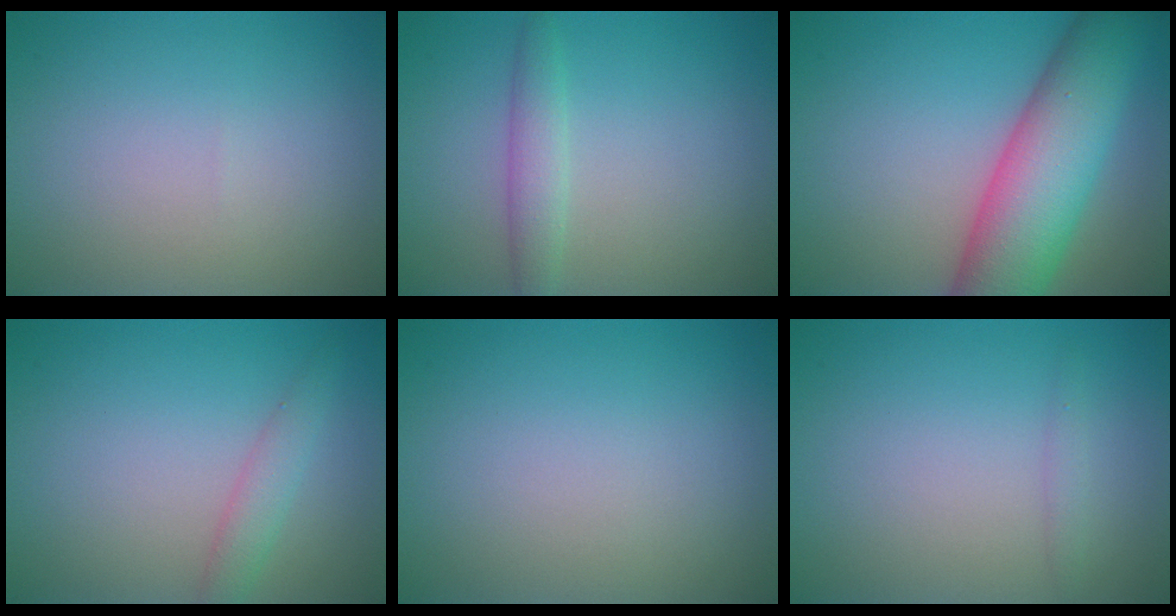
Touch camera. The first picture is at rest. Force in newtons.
{"total": 2.1, "press": 2.1, "slide": 0.1}
{"total": 10.3, "press": 10.3, "slide": 0.7}
{"total": 1.9, "press": 1.9, "slide": 0.2}
{"total": 0.0}
{"total": 0.8, "press": 0.8, "slide": 0.0}